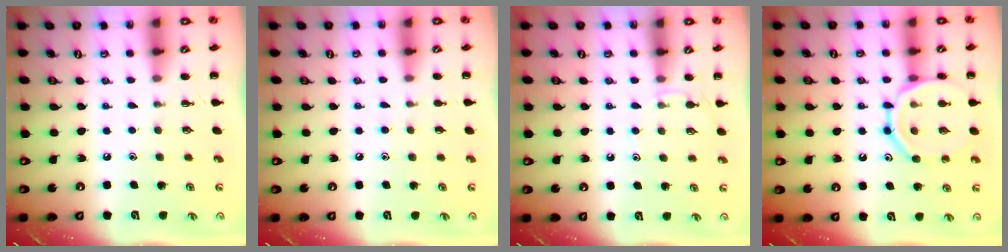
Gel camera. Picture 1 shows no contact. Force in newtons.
{"total": 4.5, "press": 4.1, "slide": 1.8}
{"total": 4.1, "press": 4.0, "slide": 1.2}
{"total": 14.4, "press": 14.3, "slide": 1.5}